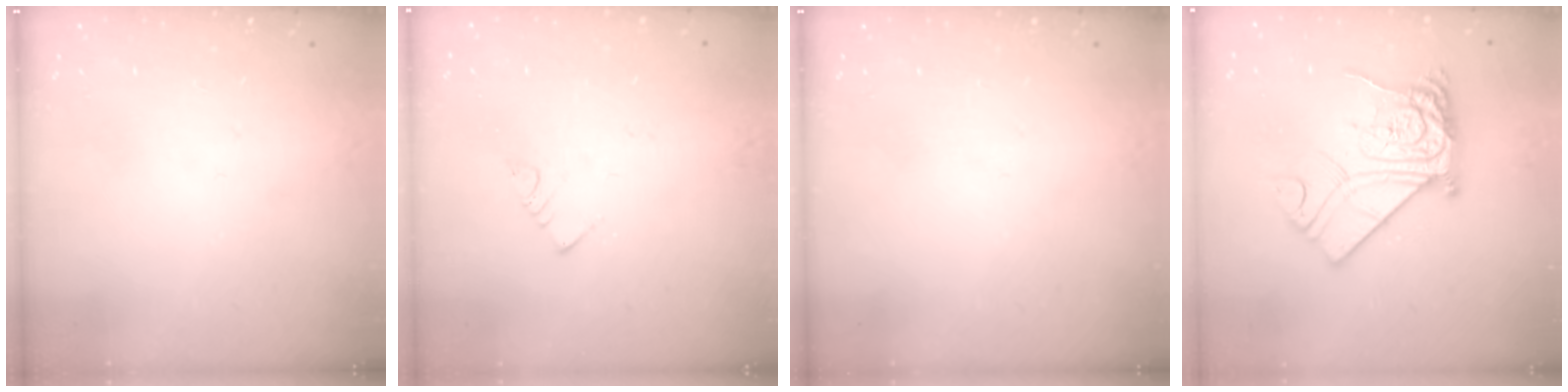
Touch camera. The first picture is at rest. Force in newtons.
{"total": 3.2, "press": 3.2, "slide": 0.2}
{"total": 0.0}
{"total": 15.7, "press": 15.6, "slide": 1.6}